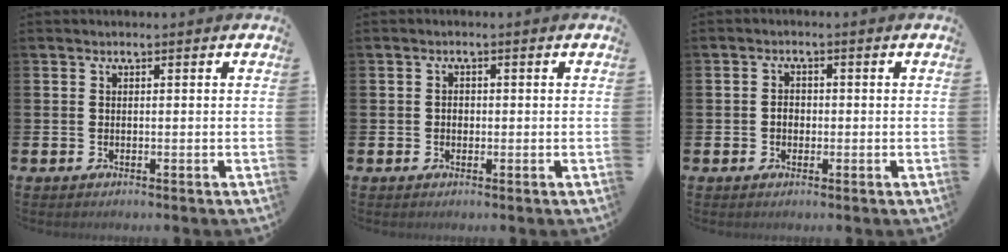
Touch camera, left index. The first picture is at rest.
{"total": 1.1, "force": [-0.2, 1.0, 0.5], "torque": [-0.002, 0.004, -0.007]}
{"total": 1.8, "force": [-0.3, 1.4, 1.0], "torque": [-0.011, 0.004, -0.011]}